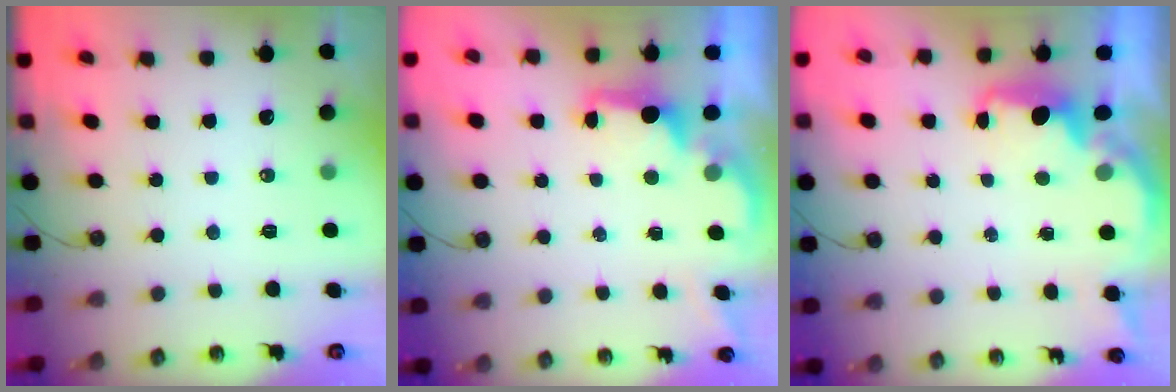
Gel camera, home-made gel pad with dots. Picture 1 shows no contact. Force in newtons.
{"total": 2.0, "press": 1.8, "slide": 0.8}
{"total": 2.3, "press": 2.1, "slide": 0.8}